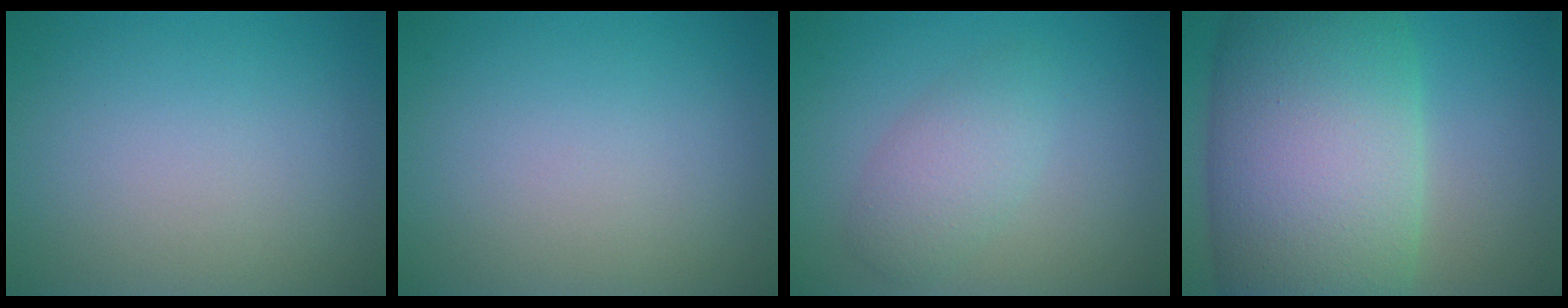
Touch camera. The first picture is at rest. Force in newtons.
{"total": 0.0}
{"total": 2.9, "press": 2.9, "slide": 0.2}
{"total": 15.4, "press": 15.4, "slide": 0.4}